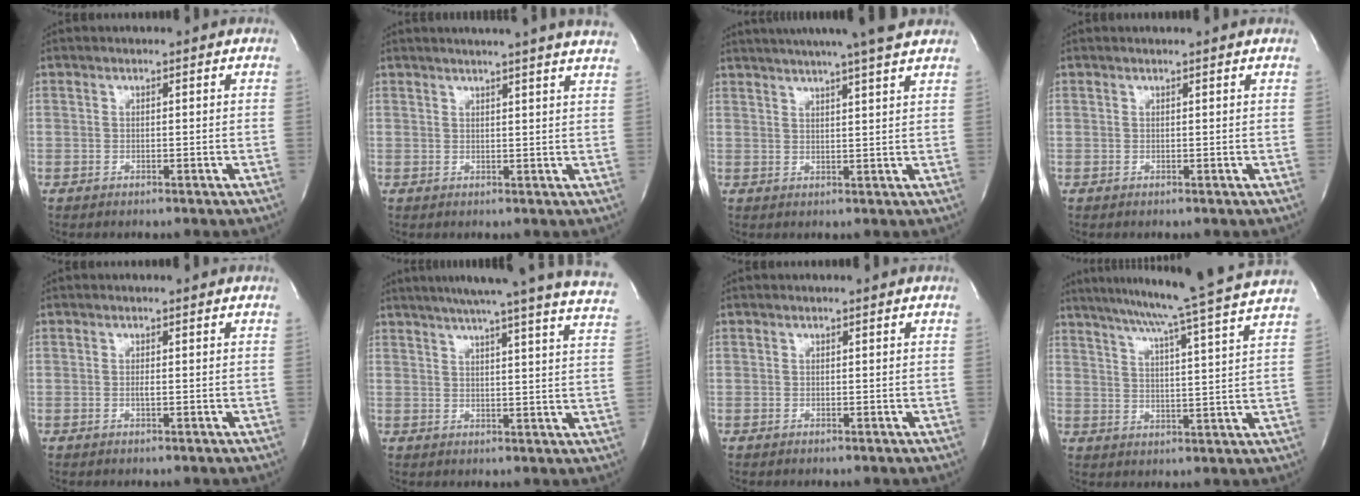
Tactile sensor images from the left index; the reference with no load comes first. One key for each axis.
{"total": 12.4, "fx": 11.0, "fy": -0.7, "fz": 5.6, "tx": -0.092, "ty": -0.016, "tz": 0.120}
{"total": 14.8, "fx": 12.7, "fy": -0.2, "fz": 7.5, "tx": -0.128, "ty": 0.015, "tz": 0.163}
{"total": 0.7, "fx": 0.6, "fy": -0.1, "fz": 0.3, "tx": -0.011, "ty": -0.001, "tz": 0.009}
{"total": 0.7, "fx": -0.5, "fy": 0.0, "fz": 0.6, "tx": -0.013, "ty": -0.005, "tz": -0.008}
{"total": 26.5, "fx": 23.3, "fy": -0.3, "fz": 12.5, "tx": -0.189, "ty": -0.058, "tz": 0.273}
{"total": 0.0}
{"total": 20.0, "fx": 17.3, "fy": -2.5, "fz": 9.8, "tx": -0.171, "ty": -0.033, "tz": 0.223}